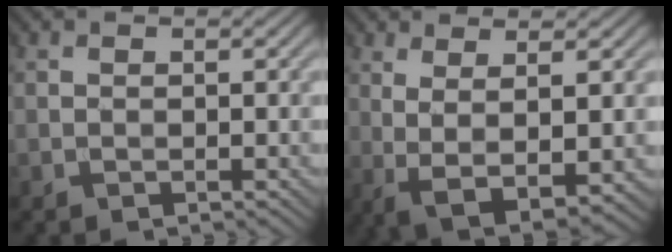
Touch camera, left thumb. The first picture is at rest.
{"total": 5.5, "force": [0.6, 1.2, 5.4], "torque": [-0.113, -0.009, 0.020]}